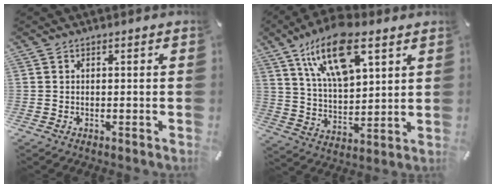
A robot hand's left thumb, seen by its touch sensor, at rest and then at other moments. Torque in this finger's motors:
{"motor_torque": [2.21, 2.28, 1.90, -0.87, 0.26]}